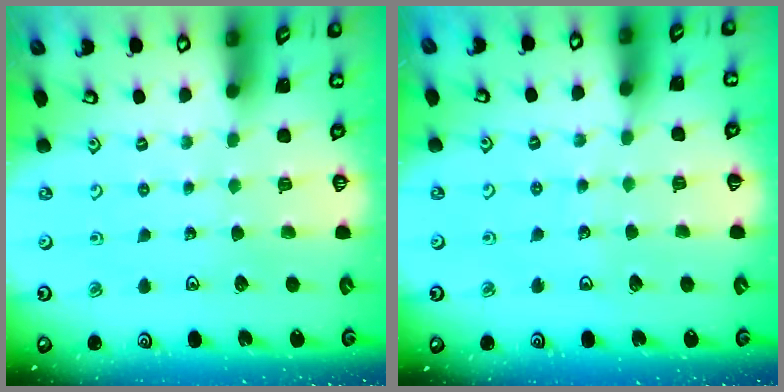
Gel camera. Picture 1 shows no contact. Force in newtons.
{"total": 3.4, "press": 3.4, "slide": 0.3}